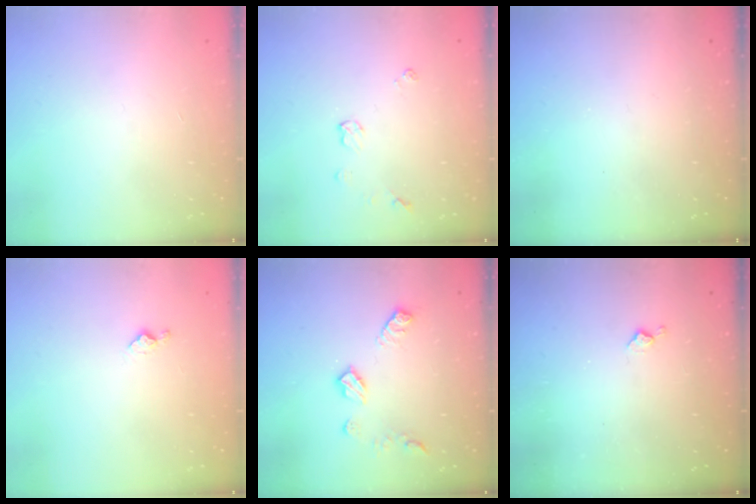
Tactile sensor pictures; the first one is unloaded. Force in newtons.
{"total": 4.9, "press": 4.9, "slide": 0.6}
{"total": 0.0}
{"total": 4.6, "press": 4.6, "slide": 0.7}
{"total": 8.8, "press": 8.8, "slide": 0.3}
{"total": 3.3, "press": 3.3, "slide": 0.6}